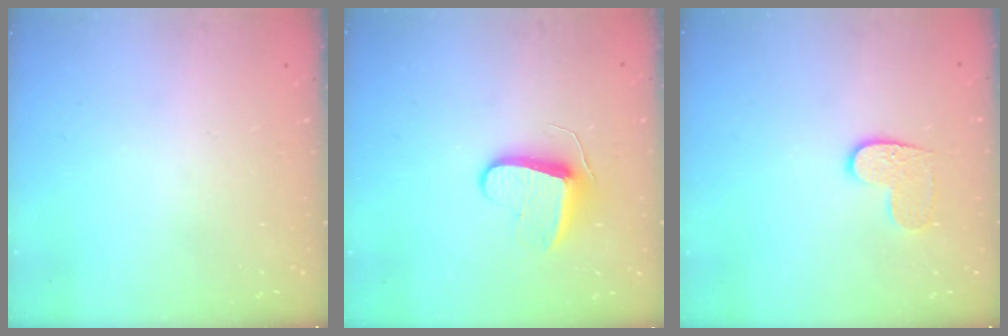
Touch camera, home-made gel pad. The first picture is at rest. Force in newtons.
{"total": 8.8, "press": 8.8, "slide": 0.2}
{"total": 6.4, "press": 6.4, "slide": 0.3}